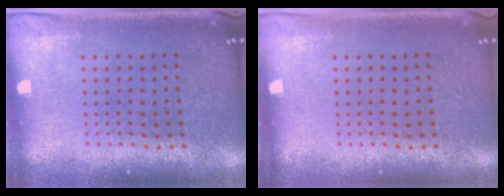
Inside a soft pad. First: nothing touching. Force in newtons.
{"total": 0.0}